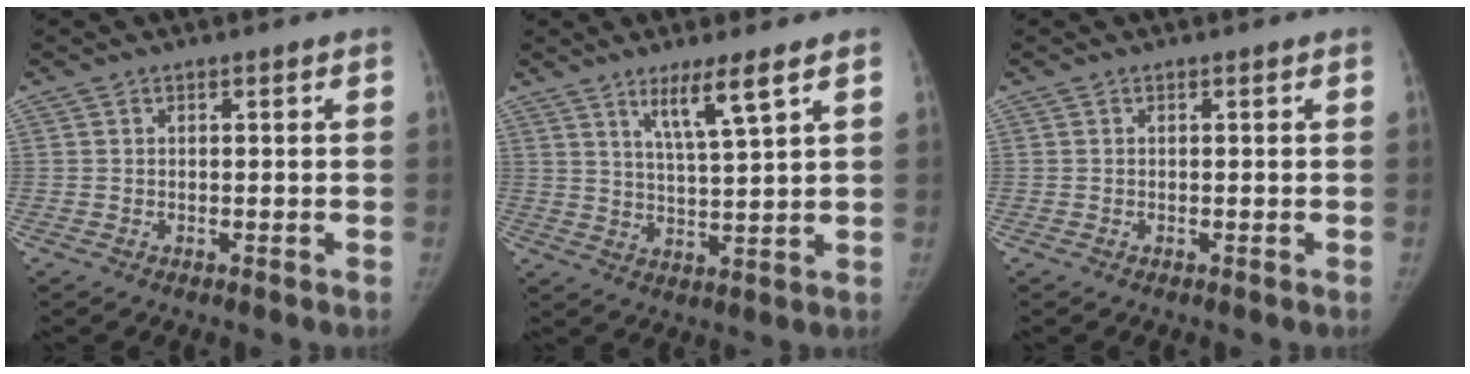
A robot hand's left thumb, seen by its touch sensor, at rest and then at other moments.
{"total": 7.0, "force": [4.3, 0.1, 5.5], "torque": [-0.102, -0.034, 0.083]}
{"total": 0.0}